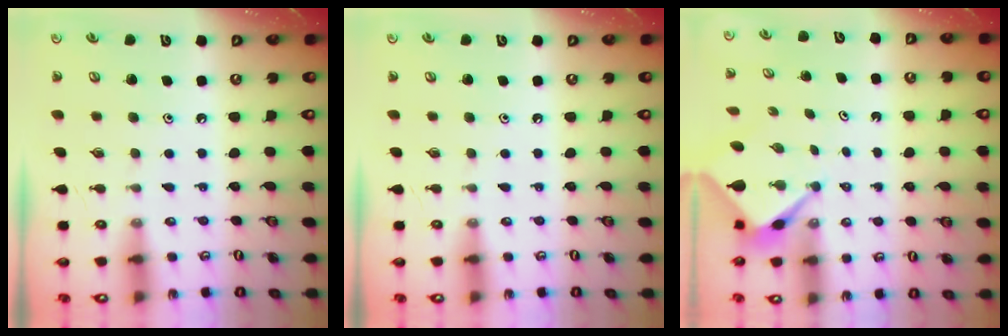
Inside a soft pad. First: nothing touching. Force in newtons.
{"total": 0.0}
{"total": 2.6, "press": 2.6, "slide": 0.1}